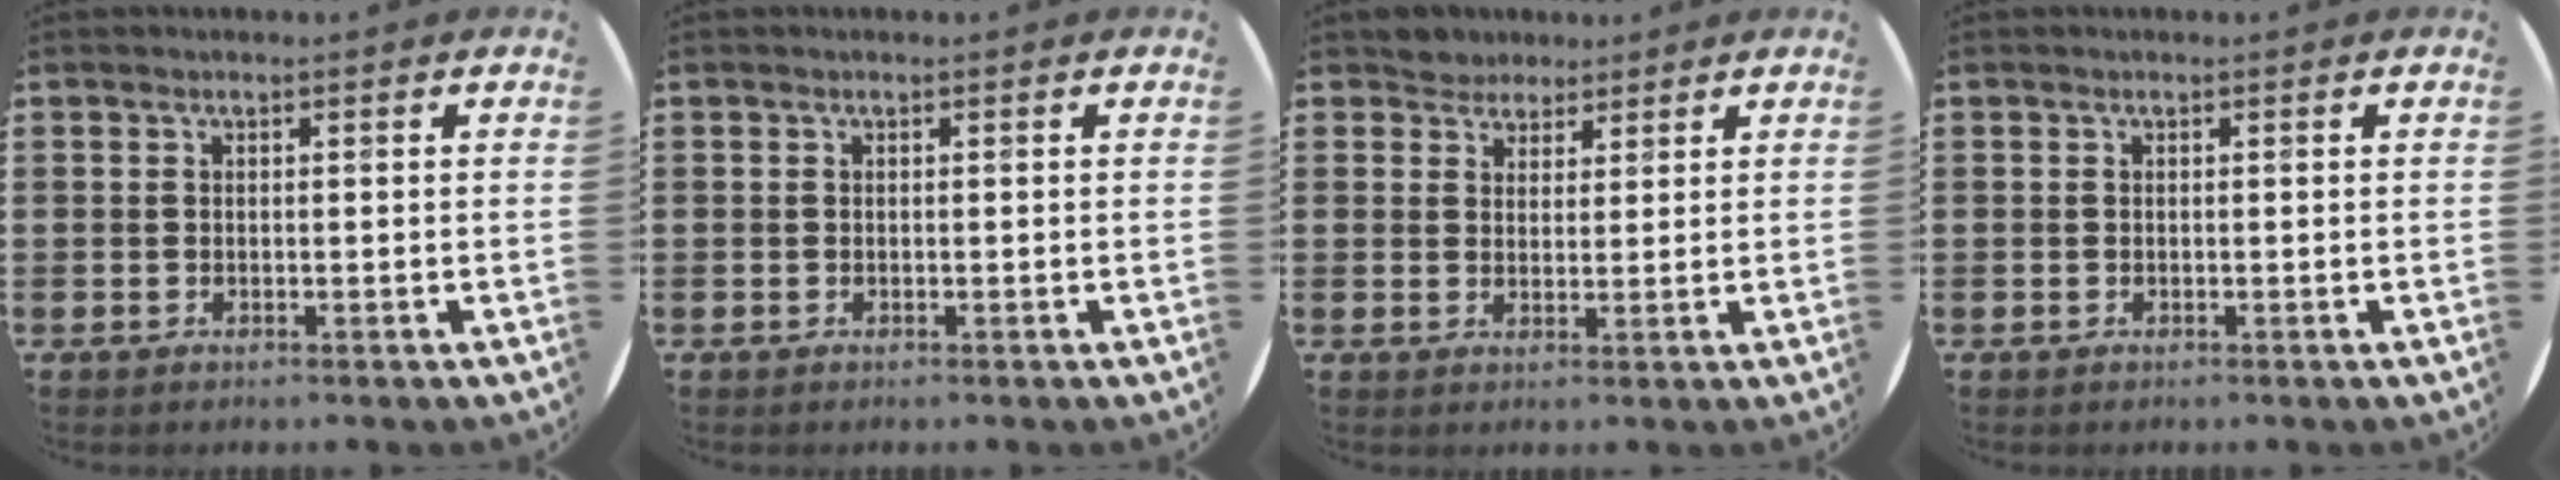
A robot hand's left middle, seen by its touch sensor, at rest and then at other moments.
{"total": 0.0}
{"total": 3.3, "force": [3.0, 1.3, -0.4], "torque": [-0.003, 0.002, 0.058]}
{"total": 0.0}